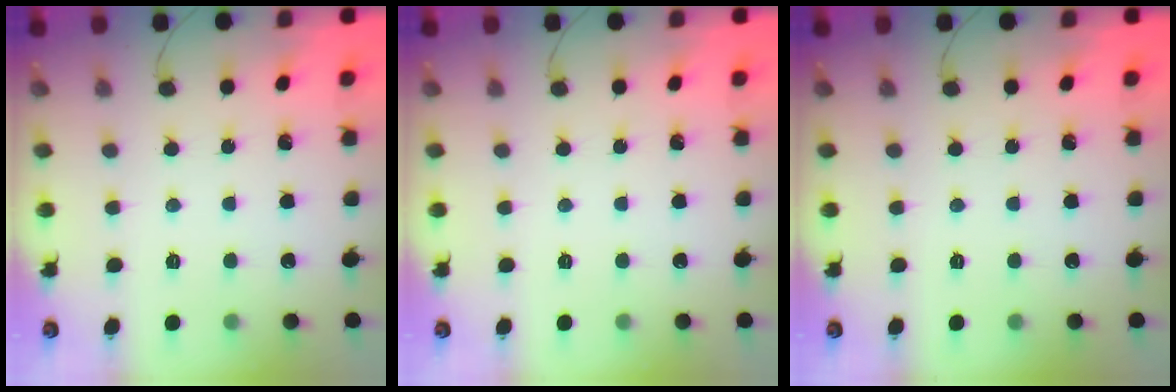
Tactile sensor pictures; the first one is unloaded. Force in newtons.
{"total": 0.0}
{"total": 0.0}